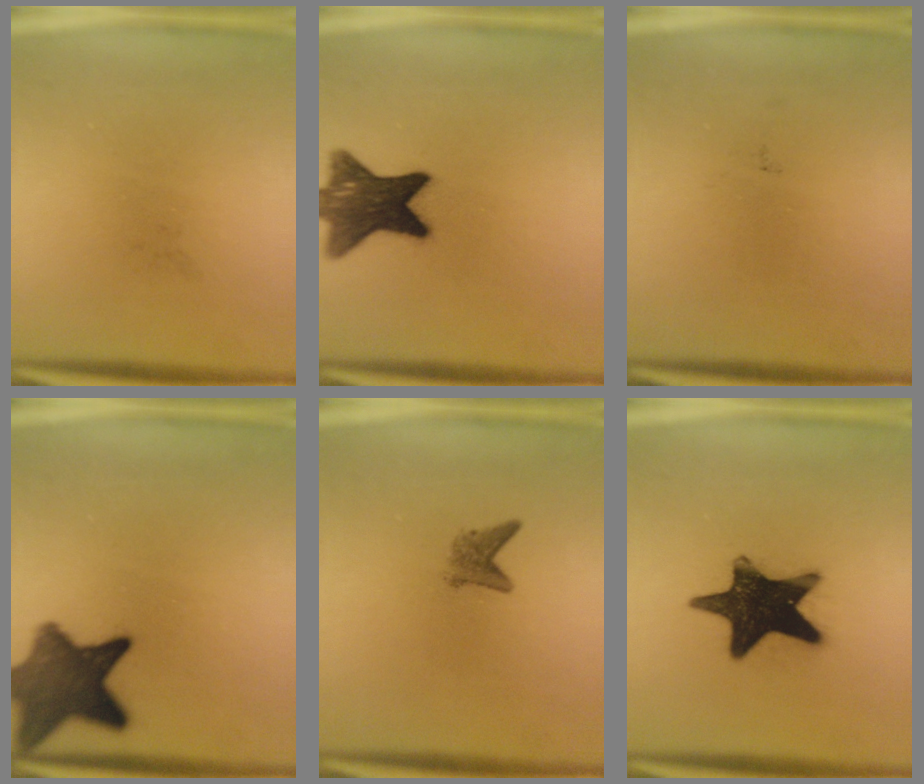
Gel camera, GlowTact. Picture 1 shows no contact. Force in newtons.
{"total": 13.1}
{"total": 0.0}
{"total": 11.3}
{"total": 2.1}
{"total": 17.9}